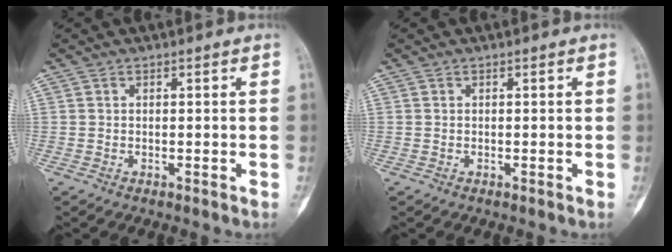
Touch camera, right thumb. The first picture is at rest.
{"total": 0.0}